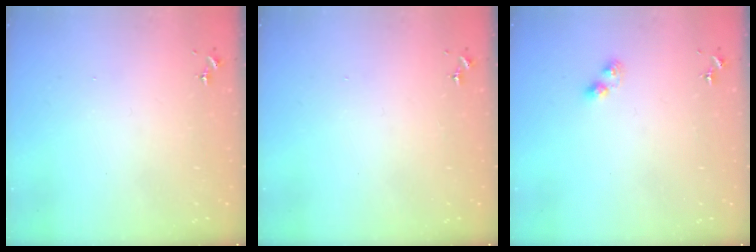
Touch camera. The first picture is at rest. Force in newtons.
{"total": 0.0}
{"total": 3.4, "press": 3.3, "slide": 0.6}